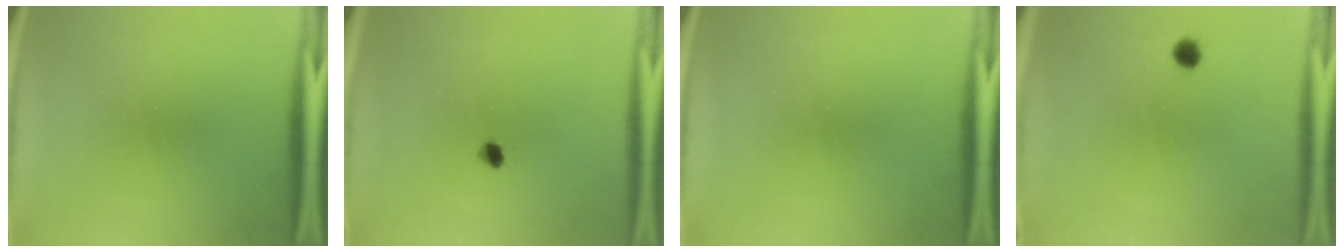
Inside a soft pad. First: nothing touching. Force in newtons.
{"total": 1.9}
{"total": 0.0}
{"total": 1.8}